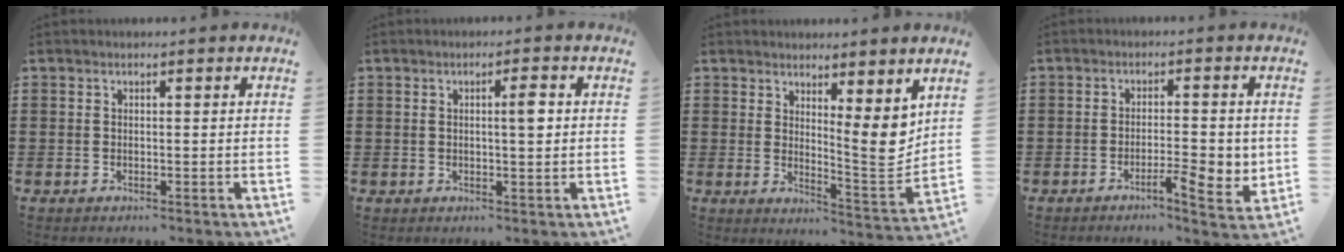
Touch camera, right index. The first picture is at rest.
{"total": 2.7, "force": [0.5, 0.5, 2.6], "torque": [-0.035, -0.002, 0.002]}
{"total": 7.5, "force": [4.8, 1.8, 5.5], "torque": [-0.074, -0.036, 0.081]}
{"total": 5.8, "force": [-1.9, 1.7, 5.2], "torque": [-0.075, -0.001, -0.030]}